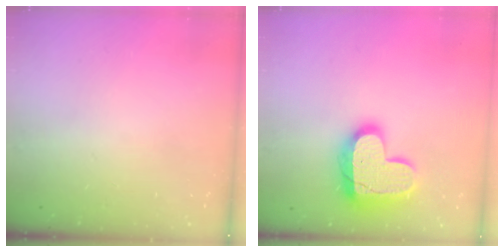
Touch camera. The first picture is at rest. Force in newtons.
{"total": 18.0, "press": 17.9, "slide": 1.3}